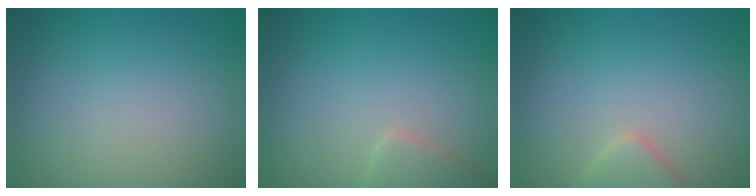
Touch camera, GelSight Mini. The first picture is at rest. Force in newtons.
{"total": 1.6, "press": 1.6, "slide": 0.0}
{"total": 2.1, "press": 2.1, "slide": 0.2}